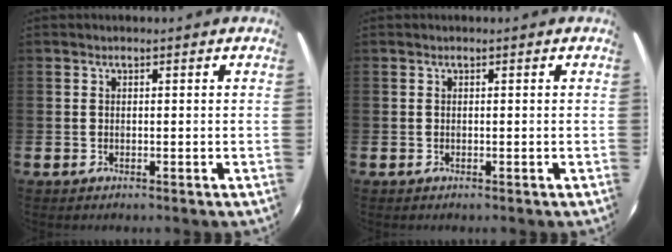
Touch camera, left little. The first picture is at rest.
{"total": 0.0}